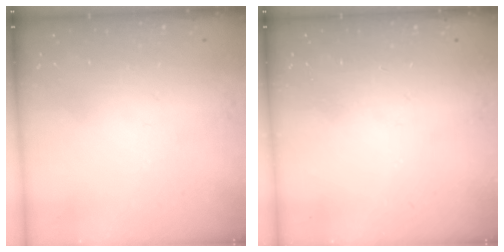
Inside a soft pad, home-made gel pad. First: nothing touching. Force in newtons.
{"total": 0.0}